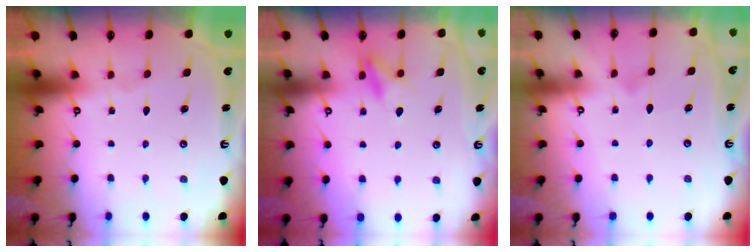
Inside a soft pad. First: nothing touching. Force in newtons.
{"total": 7.0, "press": 6.9, "slide": 1.0}
{"total": 8.1, "press": 8.1, "slide": 0.3}